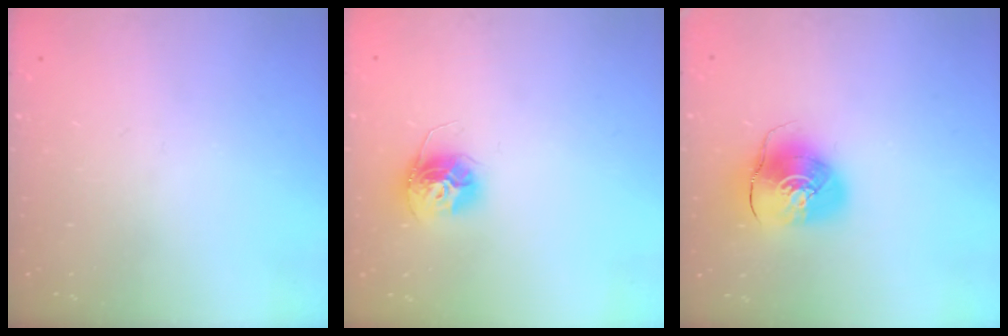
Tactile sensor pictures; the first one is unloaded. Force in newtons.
{"total": 11.9, "press": 11.9, "slide": 1.0}
{"total": 11.3, "press": 11.2, "slide": 1.4}